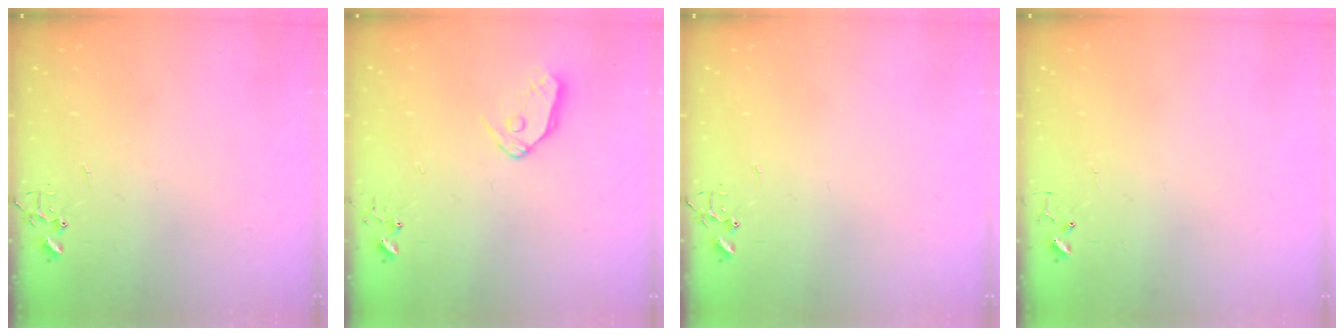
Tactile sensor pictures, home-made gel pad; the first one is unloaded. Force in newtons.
{"total": 8.9, "press": 8.9, "slide": 1.0}
{"total": 0.0}
{"total": 4.2, "press": 4.1, "slide": 0.3}